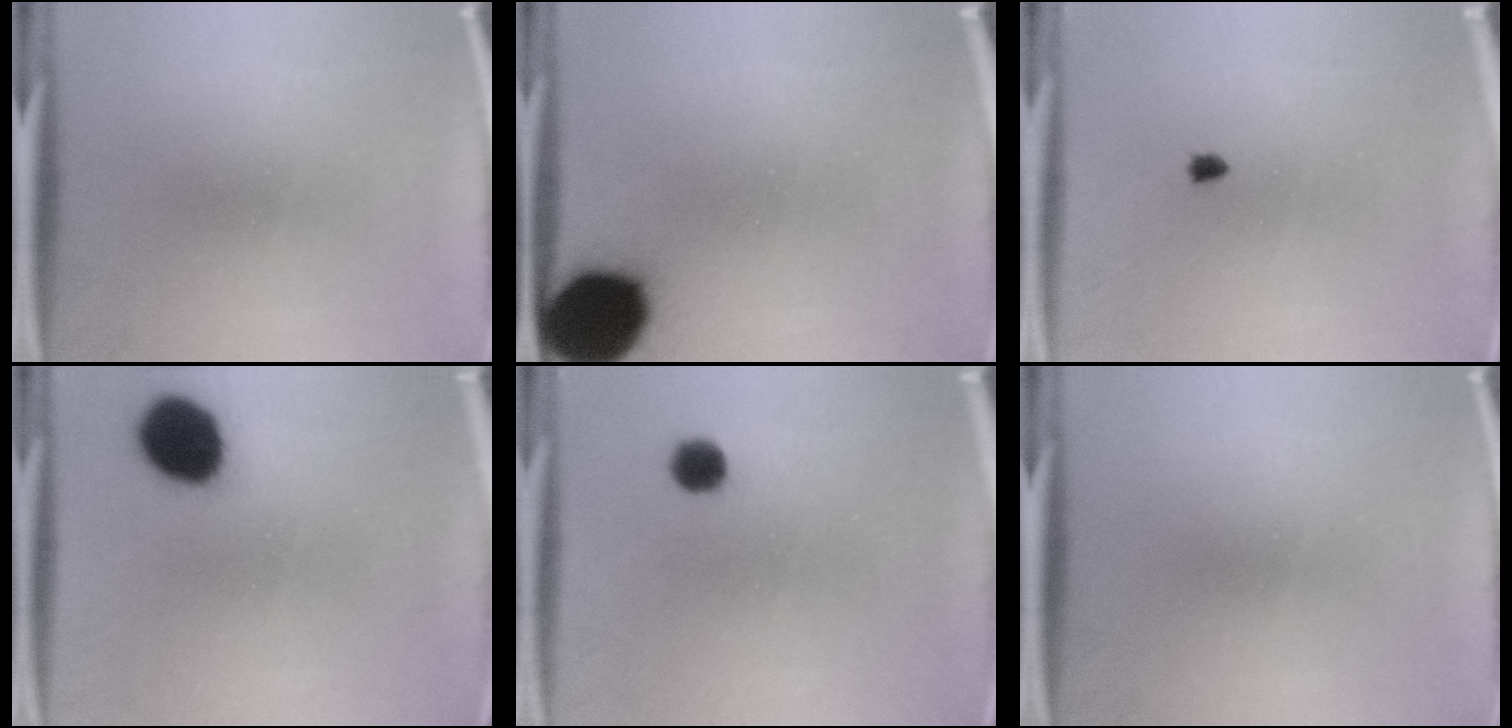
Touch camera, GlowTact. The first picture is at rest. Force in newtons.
{"total": 17.4}
{"total": 0.6}
{"total": 12.4}
{"total": 3.1}
{"total": 0.0}